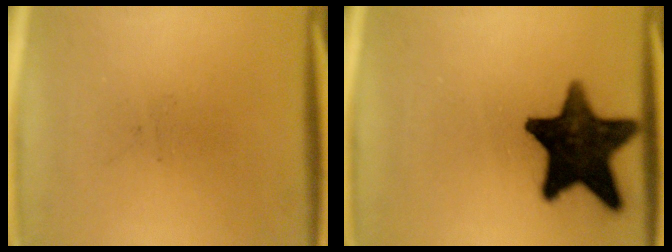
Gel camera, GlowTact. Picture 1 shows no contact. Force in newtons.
{"total": 16.8}